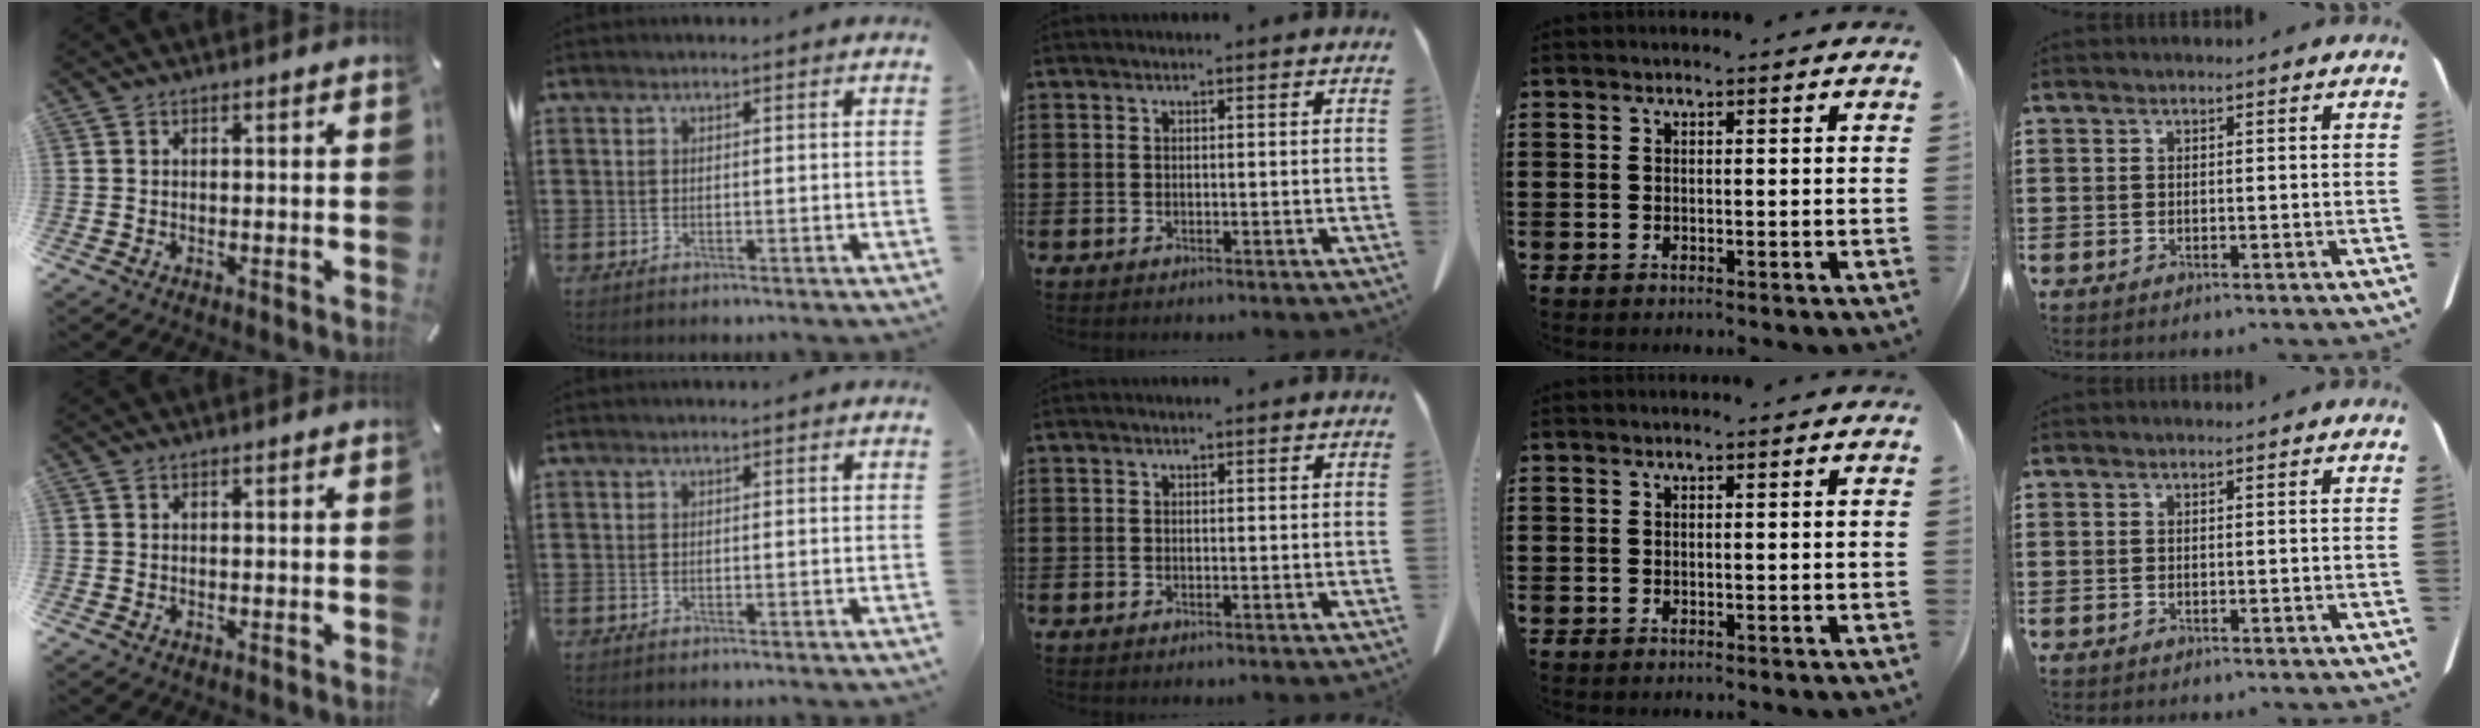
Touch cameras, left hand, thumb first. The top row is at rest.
{}